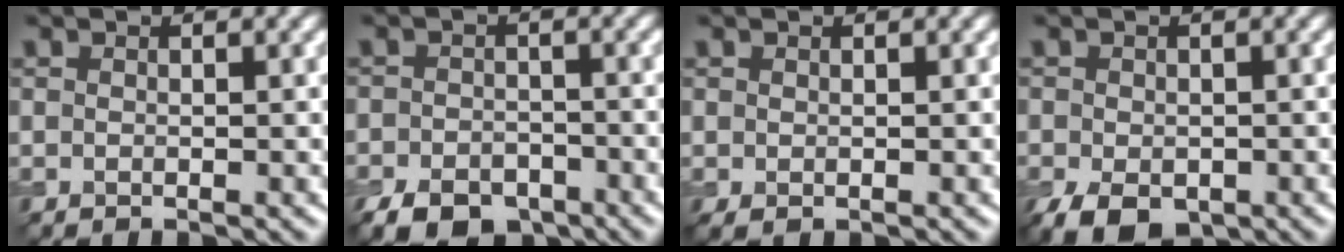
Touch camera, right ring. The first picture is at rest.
{"total": 5.7, "force": [-4.0, 3.1, 2.6], "torque": [-0.042, -0.008, -0.067]}
{"total": 0.6, "force": [-0.1, 0.4, 0.4], "torque": [-0.010, -0.004, -0.001]}
{"total": 4.6, "force": [-2.4, 2.9, 2.8], "torque": [-0.054, -0.016, -0.037]}